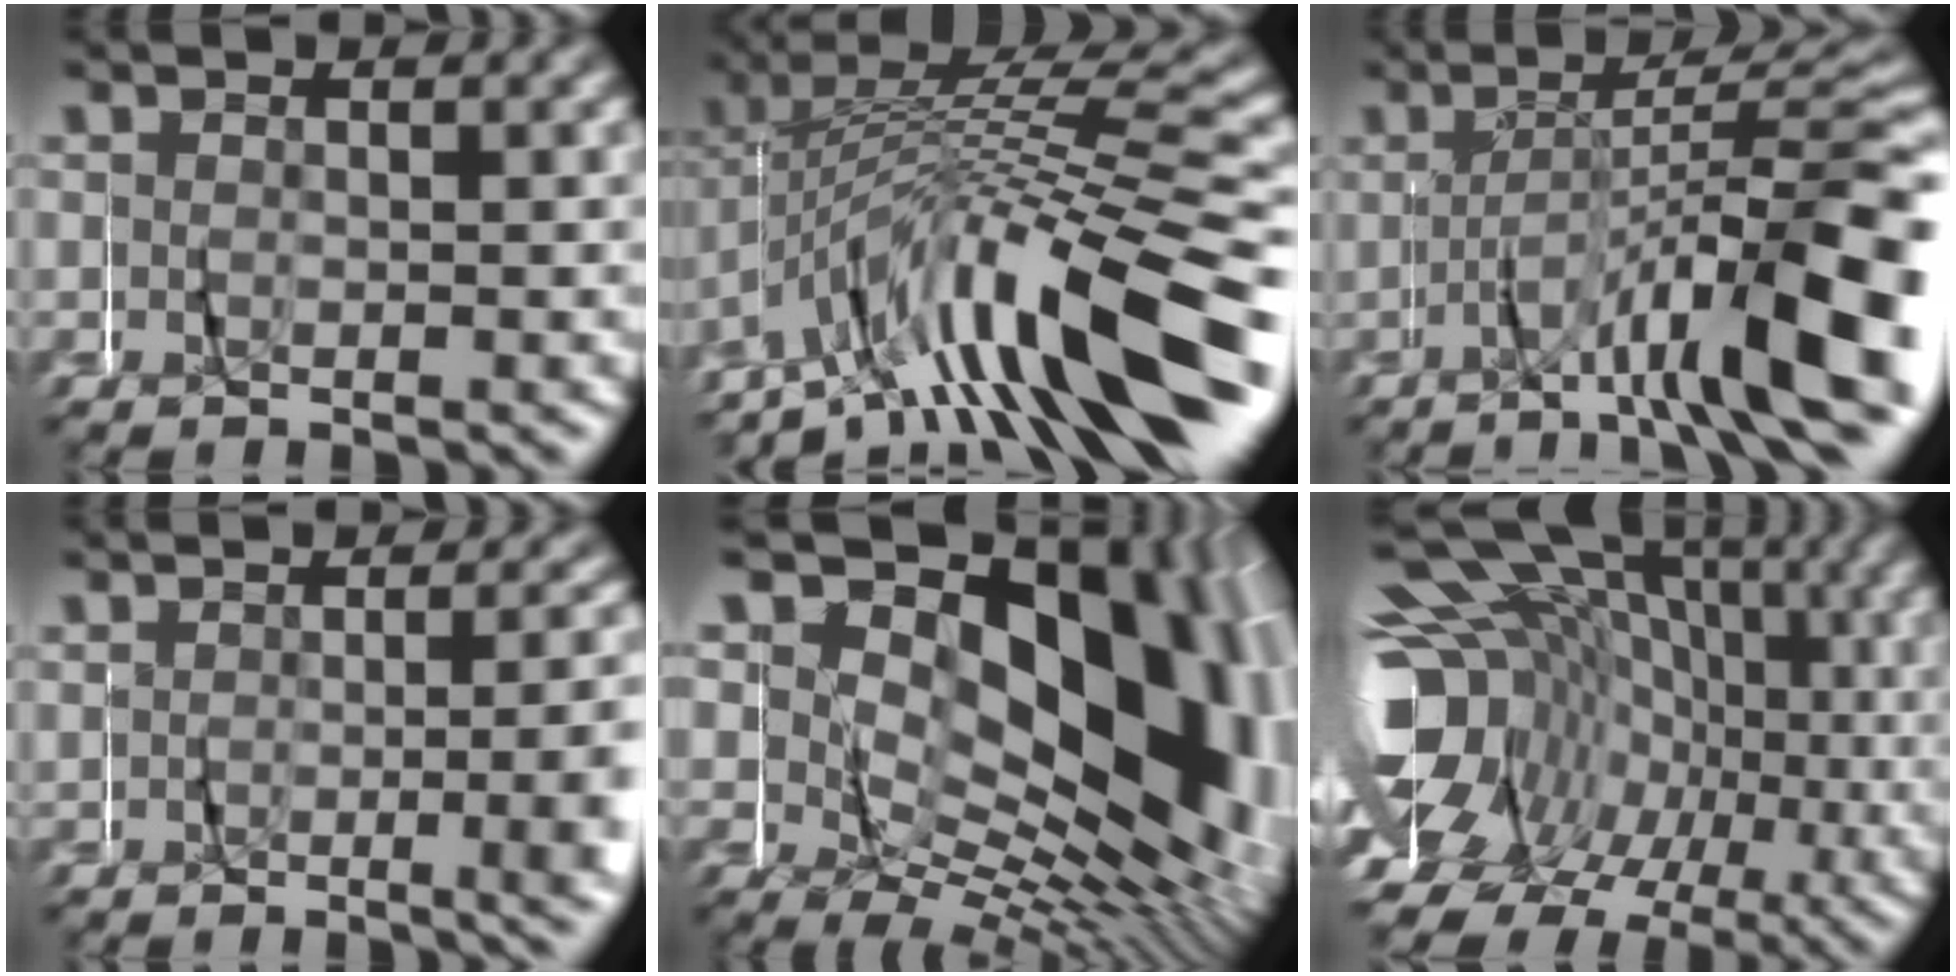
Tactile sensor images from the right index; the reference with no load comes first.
{"total": 11.4, "force": [-4.6, 5.3, 9.0], "torque": [-0.149, -0.013, -0.064]}
{"total": 10.5, "force": [-3.8, 2.5, 9.4], "torque": [-0.123, 0.008, -0.055]}
{"total": 3.4, "force": [0.1, 0.4, 3.3], "torque": [-0.021, 0.013, -0.001]}
{"total": 22.1, "force": [3.9, 14.2, 16.5], "torque": [-0.203, 0.012, 0.051]}
{"total": 16.3, "force": [0.4, 13.9, 8.6], "torque": [-0.148, -0.014, -0.008]}